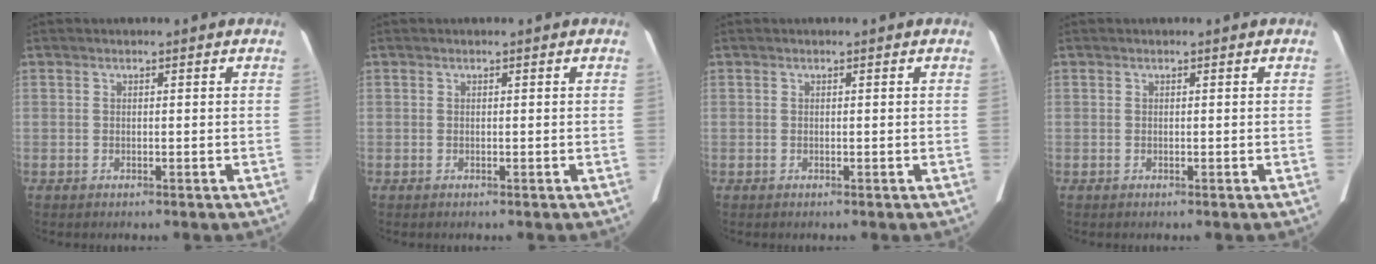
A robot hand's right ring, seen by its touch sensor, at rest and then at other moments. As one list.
[{"total": 0.0}, {"total": 0.0}, {"total": 0.0}]